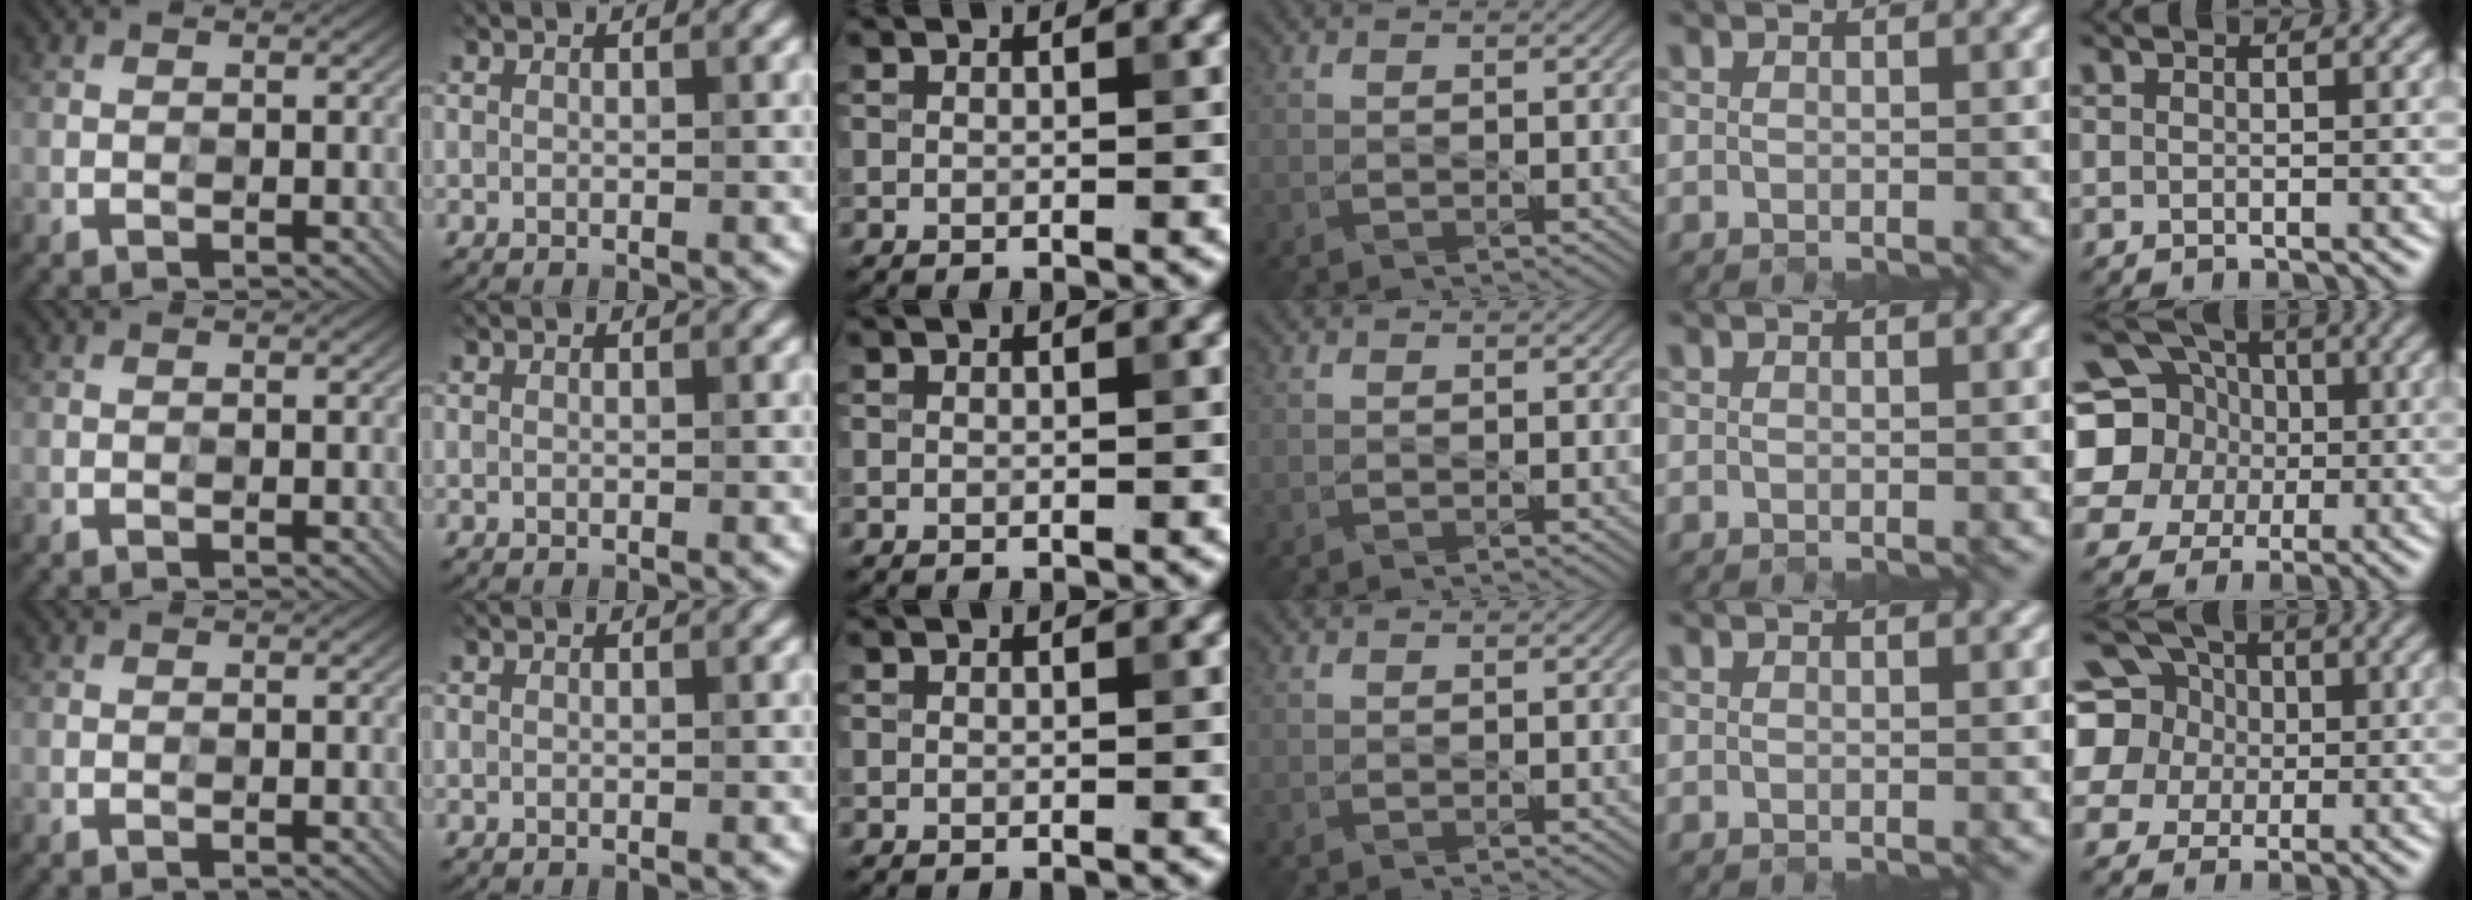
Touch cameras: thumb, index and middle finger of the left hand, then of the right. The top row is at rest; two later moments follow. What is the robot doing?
{"motion": "close", "object": "laptop"}